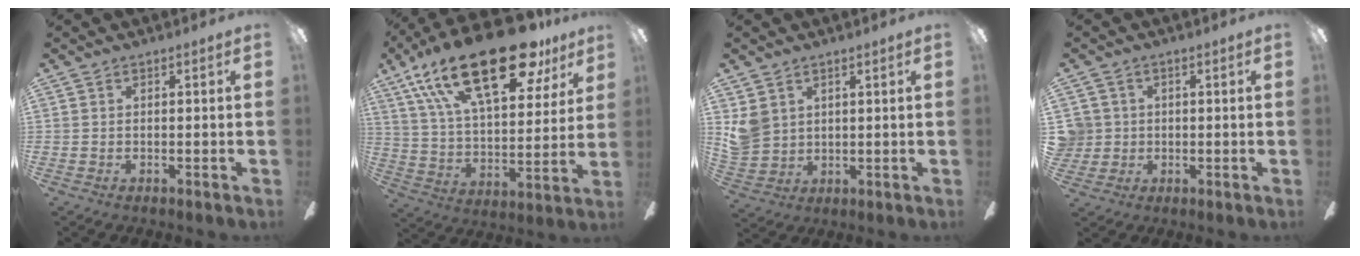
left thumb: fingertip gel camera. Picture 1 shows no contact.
{"total": 29.2, "force": [17.2, 12.2, 20.2], "torque": [-0.330, -0.086, 0.290]}
{"total": 6.5, "force": [2.8, 5.6, 1.7], "torque": [-0.033, 0.000, 0.058]}
{"total": 4.7, "force": [0.6, 4.6, 0.6], "torque": [-0.023, 0.009, 0.012]}